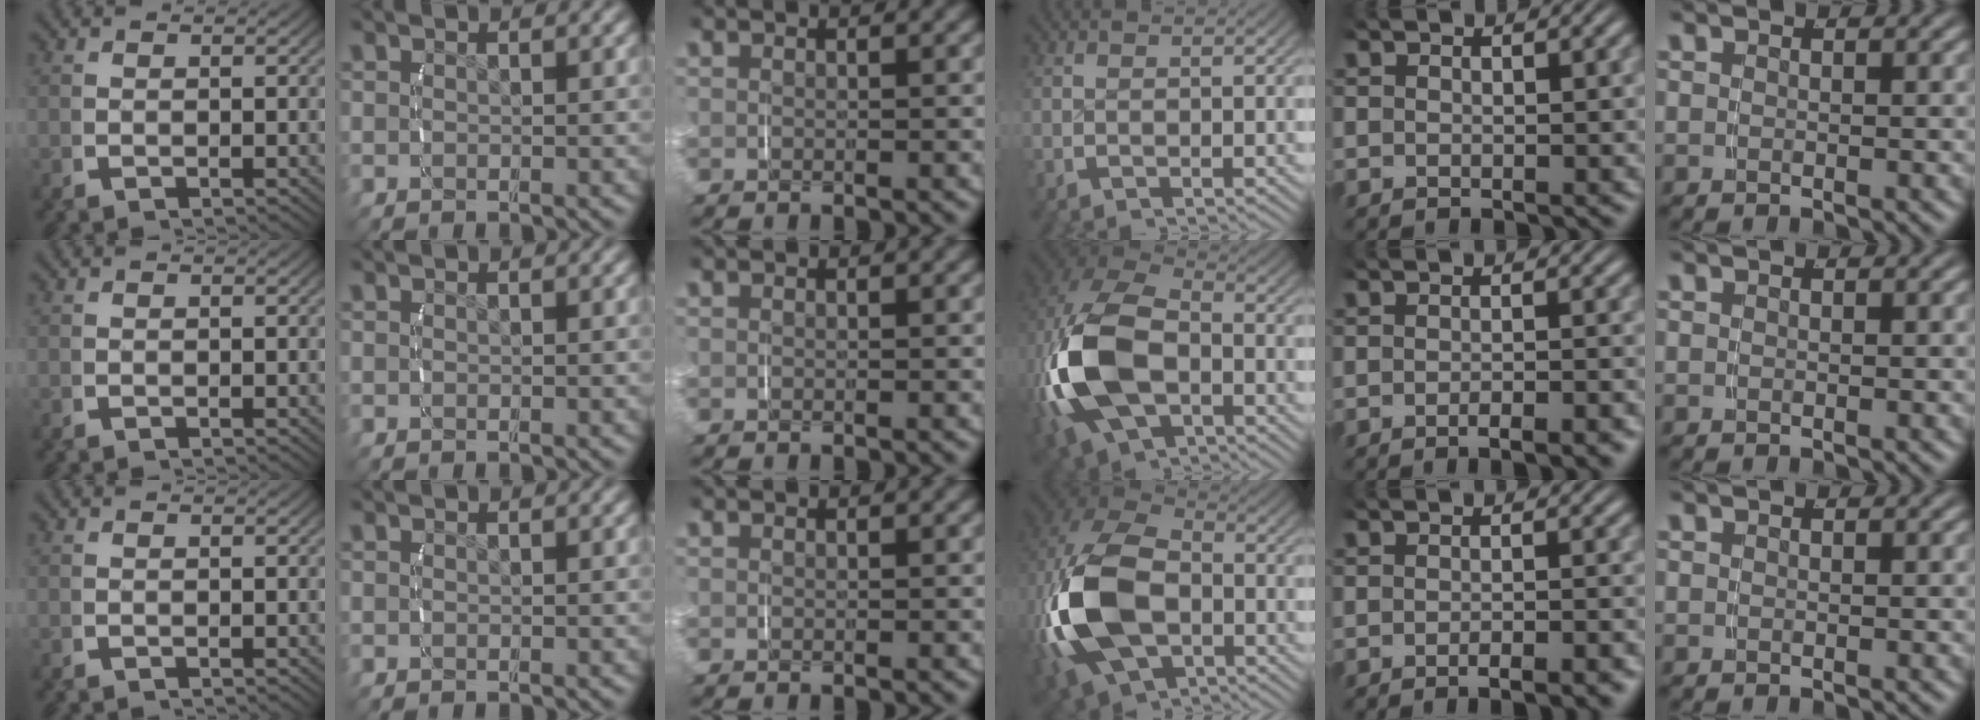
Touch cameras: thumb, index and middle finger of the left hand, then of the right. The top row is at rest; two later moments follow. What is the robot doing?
{"motion": "grasp_and_lifting", "object": "velcro strap"}